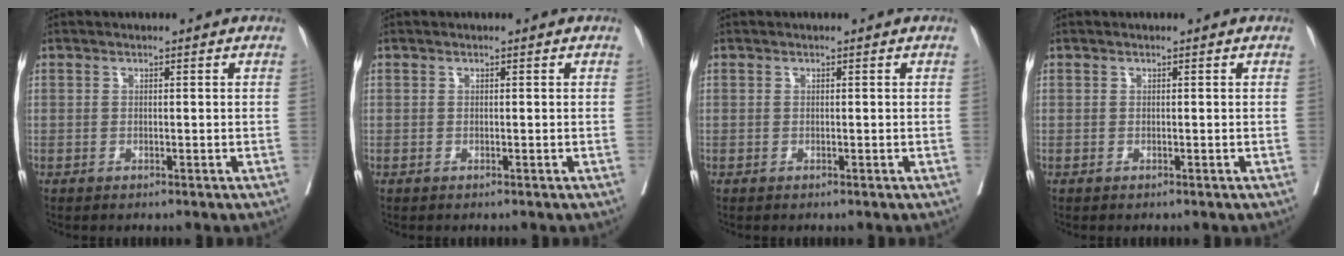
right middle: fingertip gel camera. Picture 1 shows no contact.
{"total": 0.0}
{"total": 0.0}
{"total": 0.0}